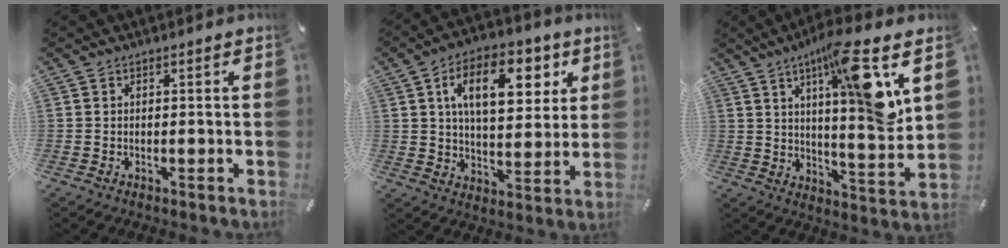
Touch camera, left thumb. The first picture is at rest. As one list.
[{"total": 15.4, "force": [6.1, 8.9, 11.0], "torque": [-0.164, -0.004, 0.101]}, {"total": 16.5, "force": [7.8, 3.4, 14.1], "torque": [-0.197, -0.048, 0.114]}]